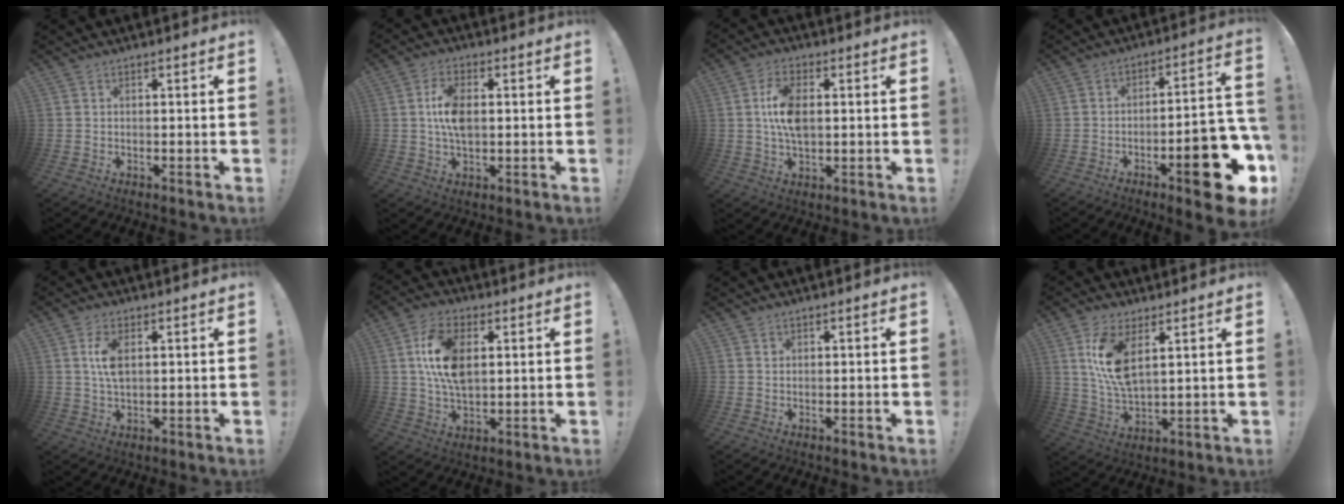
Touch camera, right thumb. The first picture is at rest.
{"total": 6.7, "force": [0.4, 3.6, 5.6], "torque": [-0.095, 0.004, 0.006]}
{"total": 9.3, "force": [0.9, 5.2, 7.7], "torque": [-0.130, 0.001, 0.015]}
{"total": 18.1, "force": [-8.2, 5.0, 15.3], "torque": [-0.188, 0.045, -0.116]}
{"total": 5.9, "force": [1.3, 3.0, 4.9], "torque": [-0.084, -0.005, 0.017]}
{"total": 13.6, "force": [3.1, 8.0, 10.6], "torque": [-0.202, -0.001, 0.056]}
{"total": 0.6, "force": [0.3, 0.5, 0.0], "torque": [0.004, -0.001, 0.005]}
{"total": 11.4, "force": [5.0, 5.0, 9.0], "torque": [-0.176, -0.026, 0.088]}